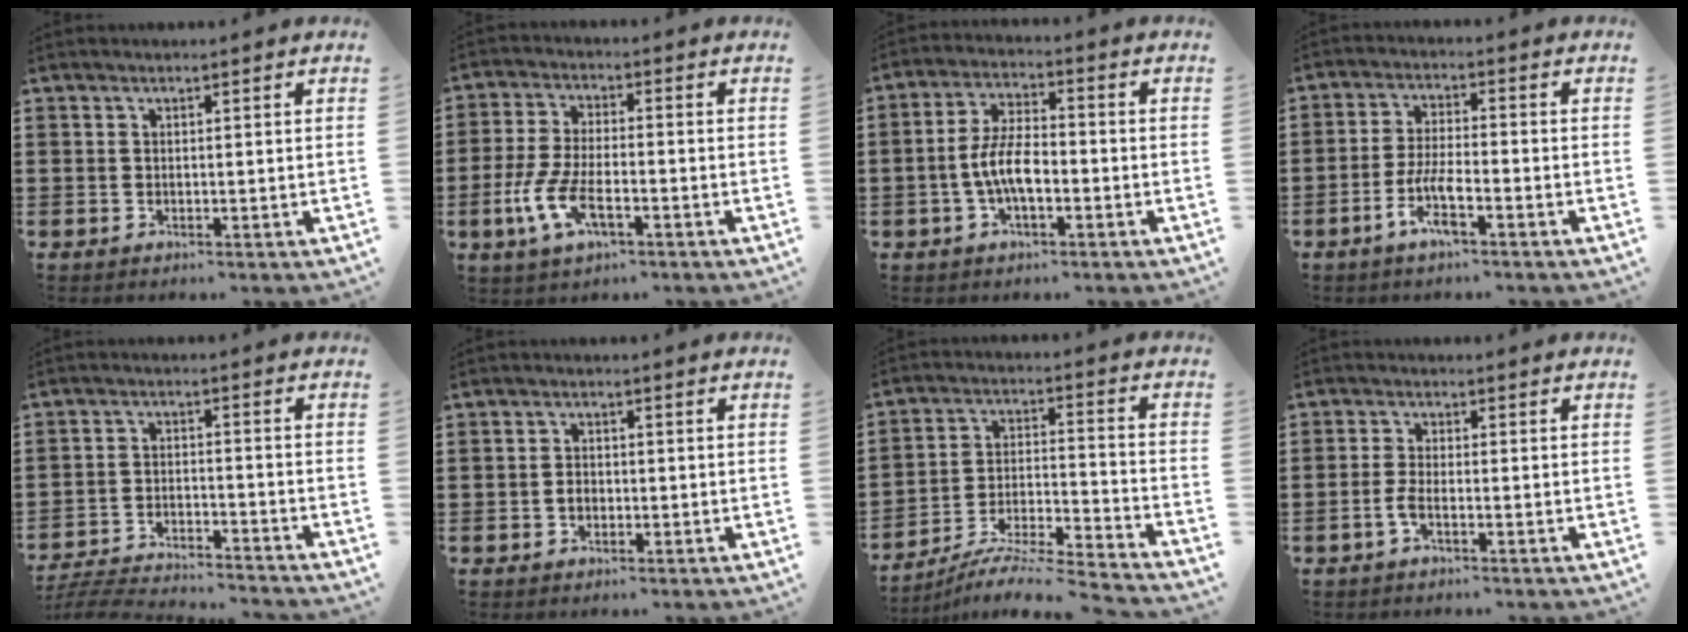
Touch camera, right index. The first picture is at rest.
{"total": 7.4, "force": [-3.0, 2.7, 6.2], "torque": [-0.150, -0.014, -0.061]}
{"total": 6.9, "force": [-1.7, 2.8, 6.0], "torque": [-0.140, -0.003, -0.040]}
{"total": 6.1, "force": [-3.1, 1.2, 5.0], "torque": [-0.116, -0.010, -0.064]}
{"total": 5.4, "force": [-5.3, 0.0, 0.9], "torque": [-0.027, -0.004, -0.108]}
{"total": 1.7, "force": [-0.6, 1.1, 1.1], "torque": [-0.023, 0.002, -0.011]}
{"total": 7.1, "force": [-6.7, -0.3, 2.5], "torque": [-0.044, -0.008, -0.135]}
{"total": 2.5, "force": [-1.3, 0.4, 2.1], "torque": [-0.052, -0.006, -0.027]}